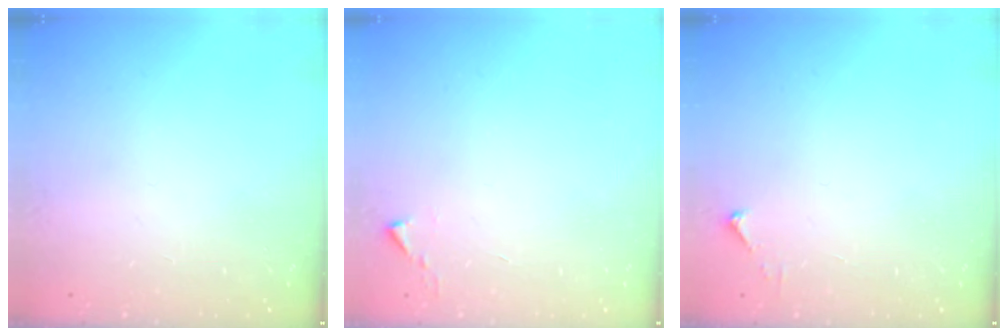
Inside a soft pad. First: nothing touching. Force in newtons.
{"total": 1.1, "press": 1.1, "slide": 0.1}
{"total": 2.5, "press": 2.5, "slide": 0.3}